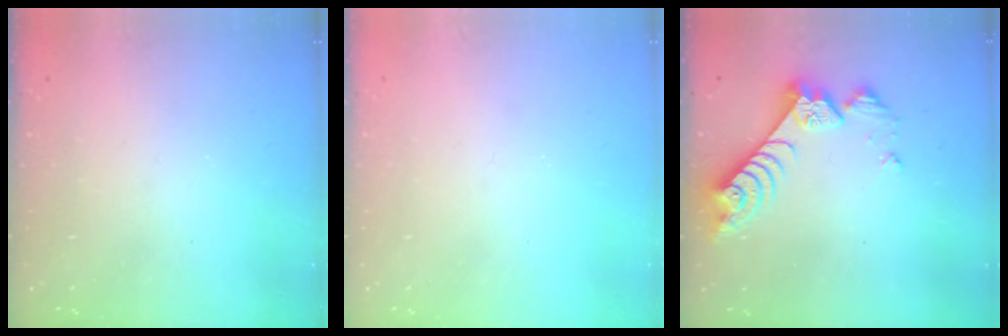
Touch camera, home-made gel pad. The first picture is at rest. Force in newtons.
{"total": 0.5, "press": 0.5, "slide": 0.1}
{"total": 8.1, "press": 8.0, "slide": 0.6}